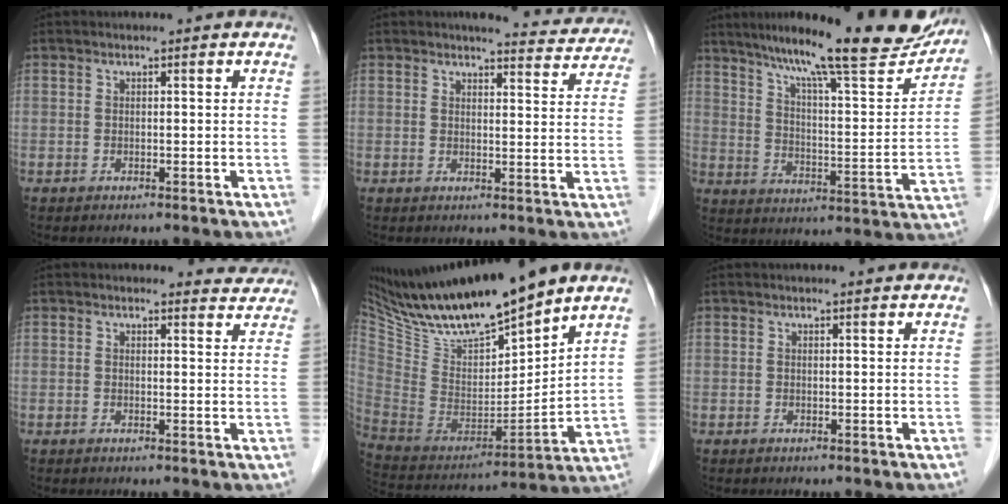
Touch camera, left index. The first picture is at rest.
{"total": 8.2, "force": [7.8, 1.7, 1.6], "torque": [-0.006, -0.016, 0.075]}
{"total": 22.0, "force": [18.8, 2.1, 11.2], "torque": [-0.172, -0.024, 0.263]}
{"total": 3.6, "force": [3.4, 1.1, -0.4], "torque": [0.015, -0.018, 0.017]}
{"total": 20.2, "force": [16.9, 2.5, 10.7], "torque": [-0.196, -0.009, 0.322]}
{"total": 0.9, "force": [0.9, 0.0, 0.1], "torque": [-0.009, 0.001, 0.012]}